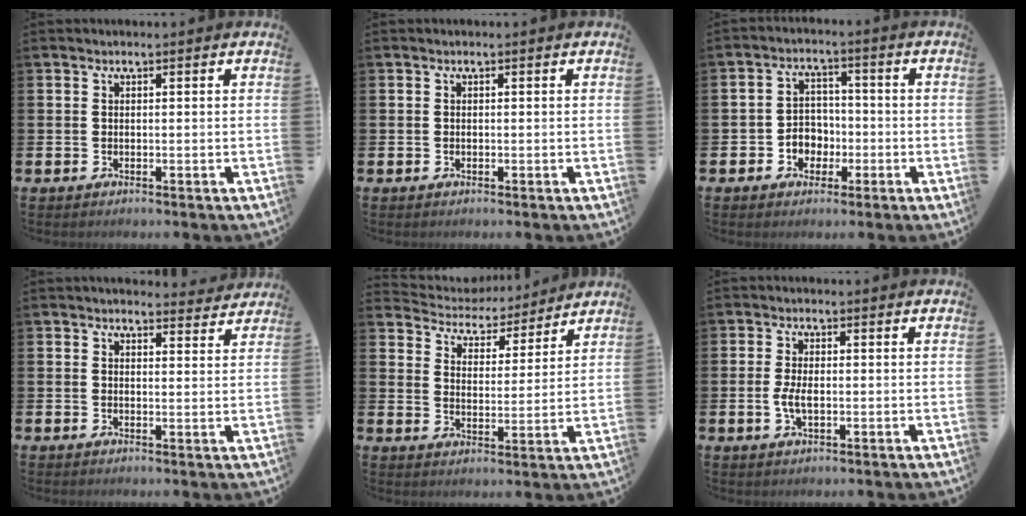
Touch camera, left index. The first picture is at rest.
{"total": 0.7, "force": [-0.7, 0.2, -0.1], "torque": [-0.002, 0.006, -0.014]}
{"total": 4.0, "force": [-1.9, 3.3, 1.0], "torque": [-0.025, 0.005, -0.044]}
{"total": 2.9, "force": [2.8, 0.6, 0.2], "torque": [0.010, -0.020, 0.047]}
{"total": 4.3, "force": [4.0, 1.5, -0.3], "torque": [-0.016, -0.041, 0.064]}
{"total": 3.0, "force": [-1.0, 1.3, 2.5], "torque": [-0.041, 0.004, -0.020]}